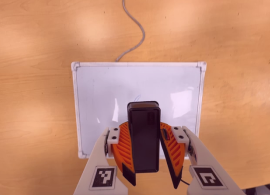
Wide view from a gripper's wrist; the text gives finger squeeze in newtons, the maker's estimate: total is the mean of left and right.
{"total": 8.4, "left": 9.0, "right": 7.8}